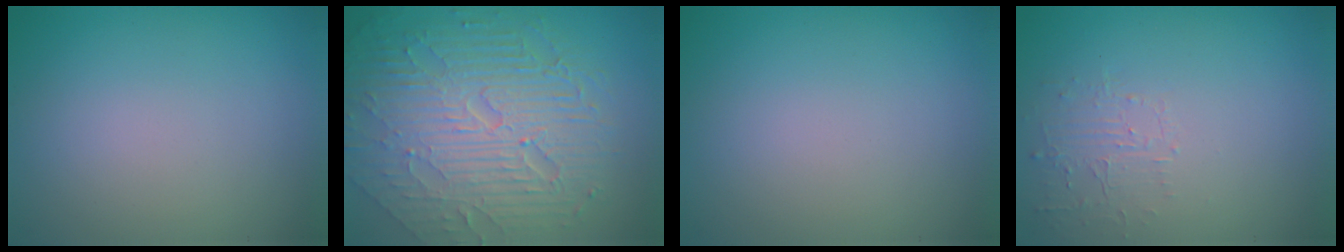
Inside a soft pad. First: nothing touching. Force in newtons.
{"total": 9.5, "press": 6.2, "slide": 7.2}
{"total": 0.0}
{"total": 1.5, "press": 0.1, "slide": 1.5}